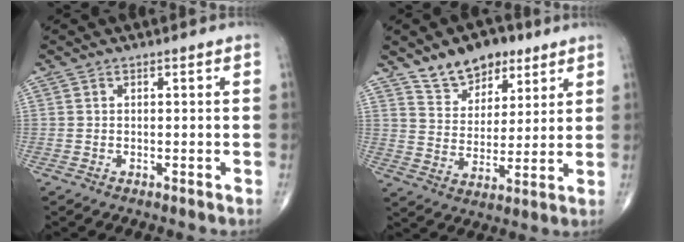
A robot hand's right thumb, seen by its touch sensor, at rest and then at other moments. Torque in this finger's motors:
{"motor_torque": [-1.19, 1.29, 0.45, 1.19, 0.02]}